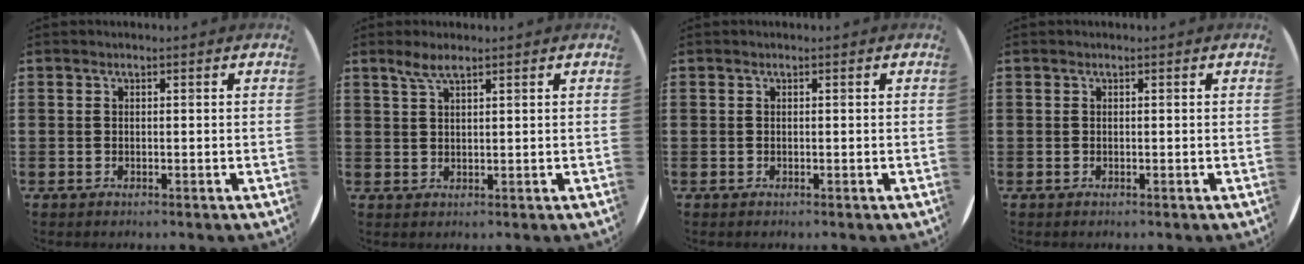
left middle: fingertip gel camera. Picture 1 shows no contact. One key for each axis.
{"total": 2.8, "fx": 2.0, "fy": 0.5, "fz": 1.8, "tx": -0.039, "ty": 0.004, "tz": 0.036}
{"total": 0.0}
{"total": 0.0}